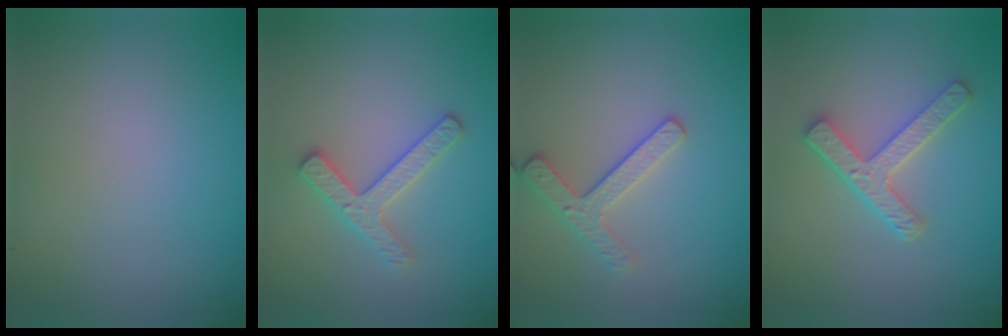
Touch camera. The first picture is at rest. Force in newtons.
{"total": 2.5, "press": 2.5, "slide": 0.4}
{"total": 2.4, "press": 2.3, "slide": 0.5}
{"total": 3.4, "press": 3.0, "slide": 1.6}